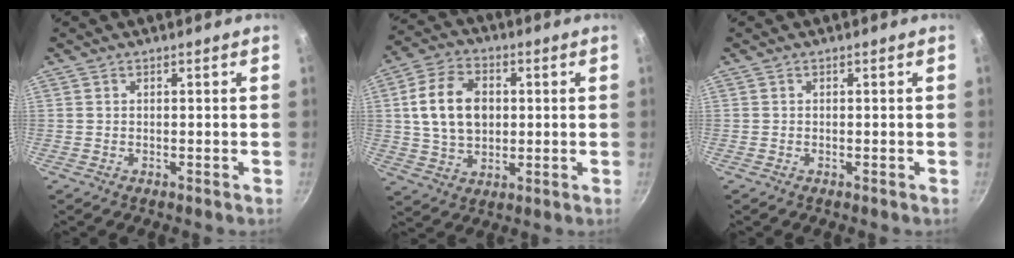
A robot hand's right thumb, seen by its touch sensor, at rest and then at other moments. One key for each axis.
{"total": 12.7, "fx": 1.6, "fy": 9.1, "fz": 8.8, "tx": -0.142, "ty": 0.008, "tz": 0.028}
{"total": 0.0}